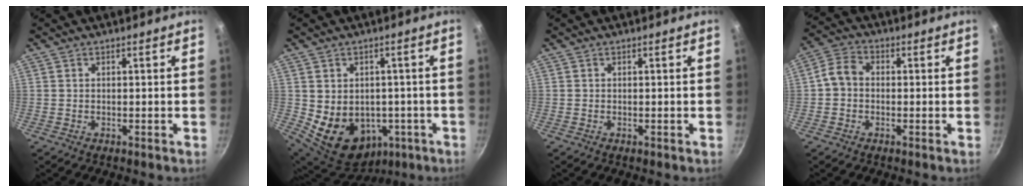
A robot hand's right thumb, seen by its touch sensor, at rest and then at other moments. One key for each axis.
{"total": 15.0, "fx": -2.7, "fy": 11.8, "fz": 8.8, "tx": -0.123, "ty": 0.002, "tz": -0.008}
{"total": 0.0}
{"total": 4.9, "fx": -0.5, "fy": 4.0, "fz": 2.9, "tx": -0.047, "ty": 0.018, "tz": -0.025}